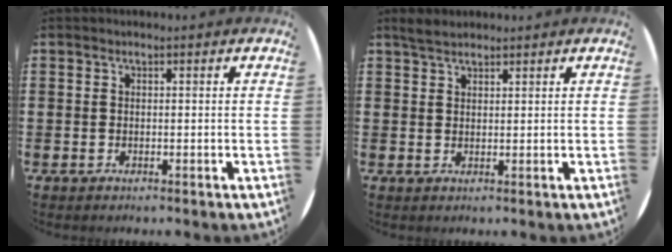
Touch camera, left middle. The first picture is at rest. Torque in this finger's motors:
{"motor_torque": [0.54, -0.51, 0.03, 0.03]}